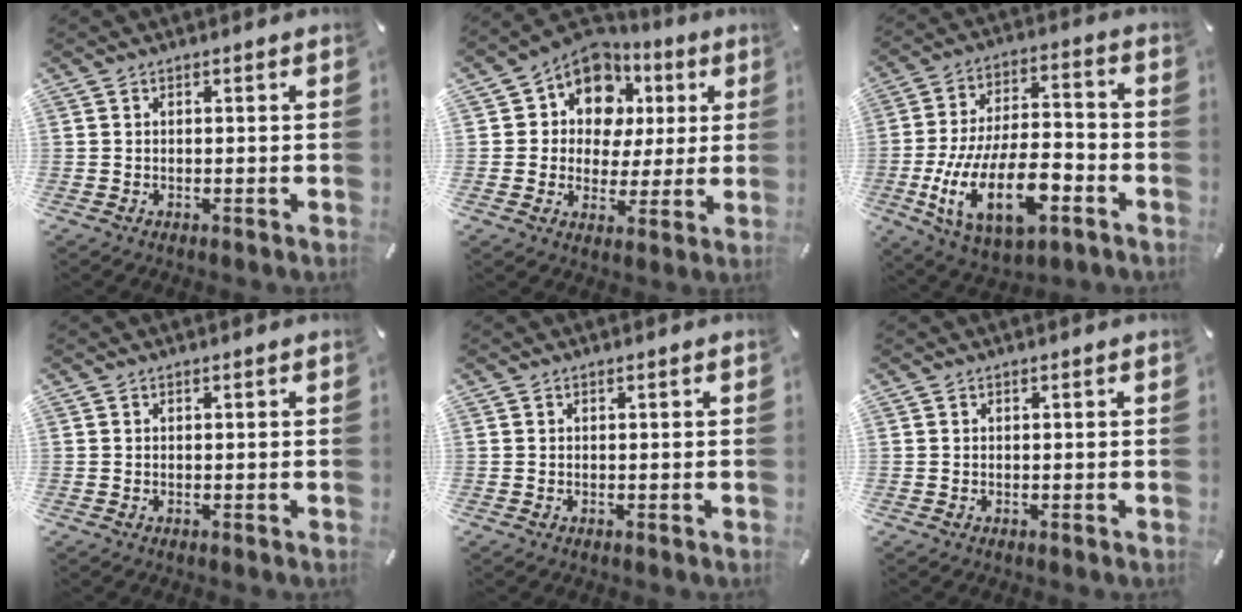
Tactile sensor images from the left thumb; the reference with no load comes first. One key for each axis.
{"total": 10.8, "fx": 4.2, "fy": 9.3, "fz": 3.7, "tx": -0.069, "ty": -0.028, "tz": 0.080}
{"total": 20.8, "fx": -8.0, "fy": 10.7, "fz": 16.0, "tx": -0.305, "ty": 0.032, "tz": -0.129}
{"total": 0.0}
{"total": 0.0}
{"total": 0.0}